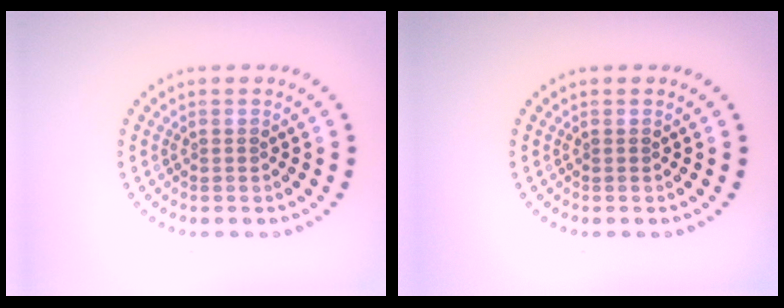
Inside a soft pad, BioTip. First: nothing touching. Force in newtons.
{"total": 0.0}